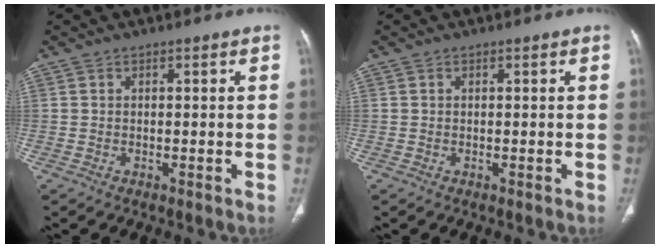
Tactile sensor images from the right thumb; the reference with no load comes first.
{"total": 0.0}